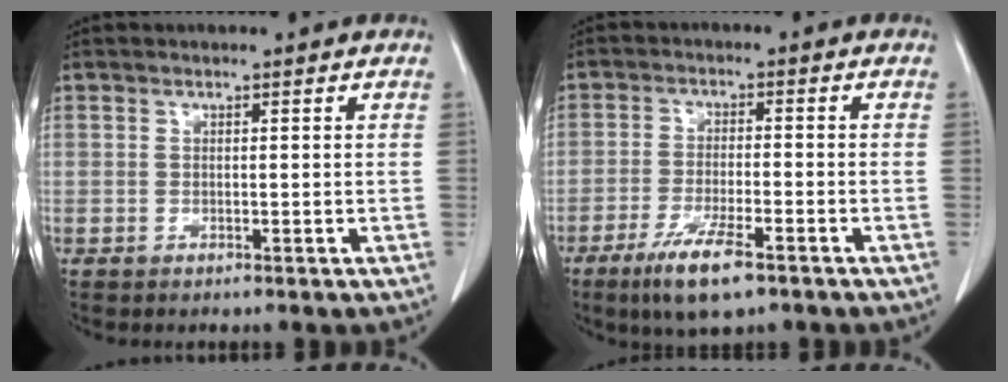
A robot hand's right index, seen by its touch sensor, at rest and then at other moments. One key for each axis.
{"total": 8.1, "fx": -5.1, "fy": 1.3, "fz": 6.1, "tx": -0.118, "ty": -0.016, "tz": -0.085}